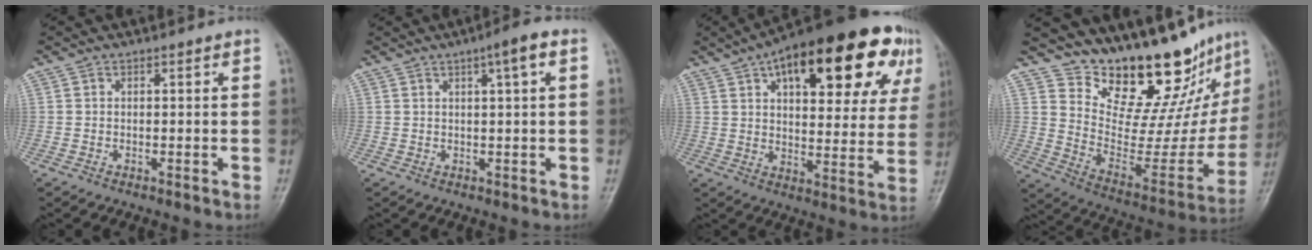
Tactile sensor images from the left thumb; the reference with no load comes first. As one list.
[{"total": 4.2, "force": [1.7, 0.3, 3.8], "torque": [-0.060, 0.006, 0.025]}, {"total": 28.1, "force": [13.3, 11.9, 21.7], "torque": [-0.283, 0.010, 0.187]}, {"total": 22.7, "force": [18.4, 7.8, 10.7], "torque": [-0.105, -0.132, 0.275]}]